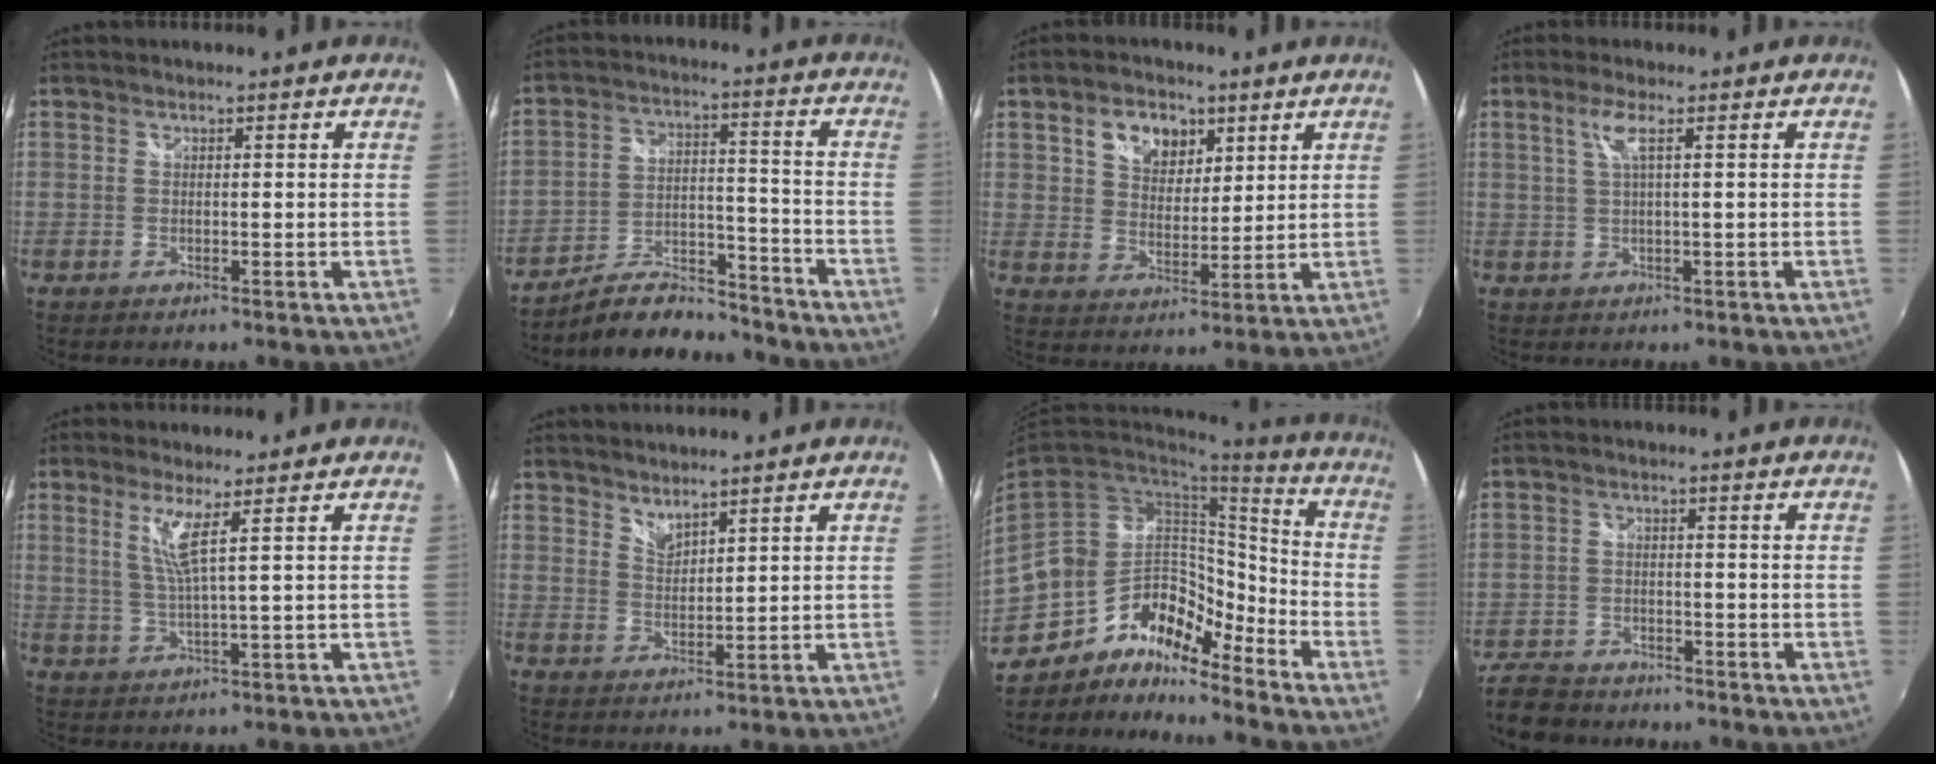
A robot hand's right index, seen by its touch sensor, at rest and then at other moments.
{"total": 12.4, "force": [-11.3, 3.8, 3.5], "torque": [-0.078, 0.024, -0.177]}
{"total": 8.3, "force": [4.2, 5.6, 4.5], "torque": [-0.076, 0.017, 0.073]}
{"total": 3.2, "force": [1.1, -0.3, 3.0], "torque": [-0.061, 0.002, 0.023]}
{"total": 4.6, "force": [2.3, -0.9, 3.9], "torque": [-0.076, -0.007, 0.047]}
{"total": 3.0, "force": [2.8, 0.5, 0.9], "torque": [-0.013, -0.002, 0.050]}
{"total": 19.1, "force": [-11.0, 12.7, 9.1], "torque": [-0.207, 0.010, -0.194]}
{"total": 10.5, "force": [-8.4, 5.5, 3.0], "torque": [-0.104, -0.002, -0.144]}